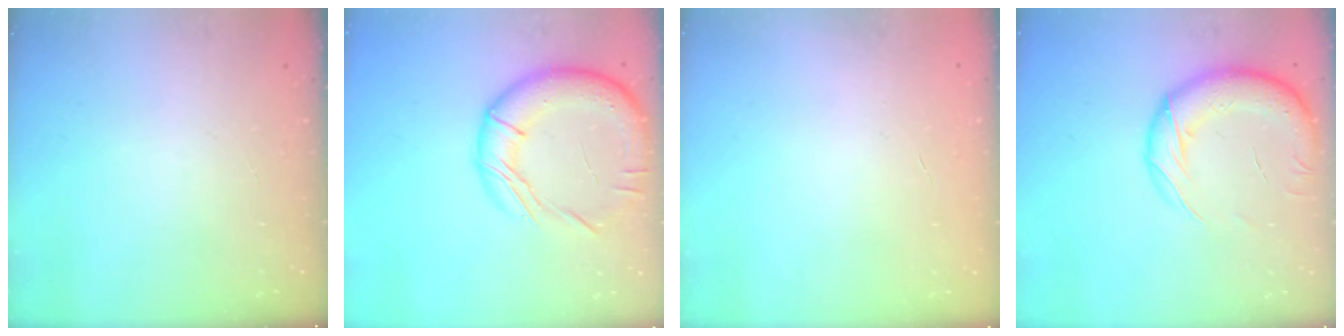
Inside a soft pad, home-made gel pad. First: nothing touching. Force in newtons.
{"total": 17.5, "press": 17.3, "slide": 2.1}
{"total": 0.0}
{"total": 22.7, "press": 22.1, "slide": 5.1}